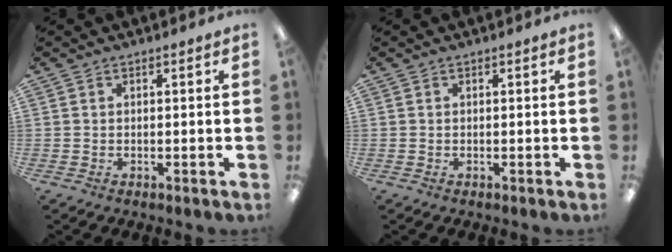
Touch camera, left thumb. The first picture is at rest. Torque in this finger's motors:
{"motor_torque": [-0.01, 0.01, 0.06, -0.06, 0.00]}